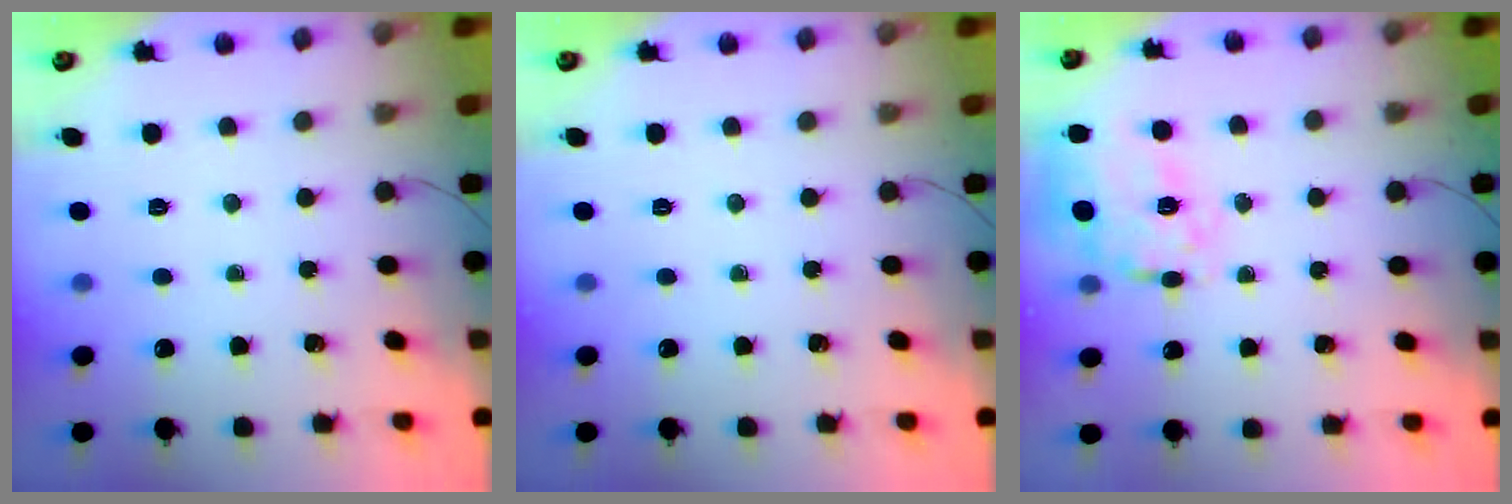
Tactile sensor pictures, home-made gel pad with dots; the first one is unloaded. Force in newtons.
{"total": 0.0}
{"total": 22.5, "press": 22.3, "slide": 2.8}